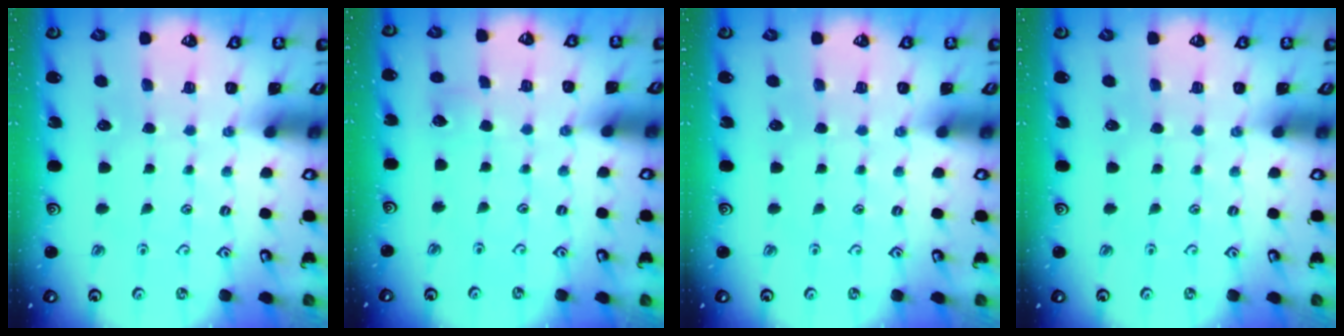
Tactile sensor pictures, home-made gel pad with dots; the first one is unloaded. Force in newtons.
{"total": 2.0, "press": 2.0, "slide": 0.1}
{"total": 0.0}
{"total": 0.0}